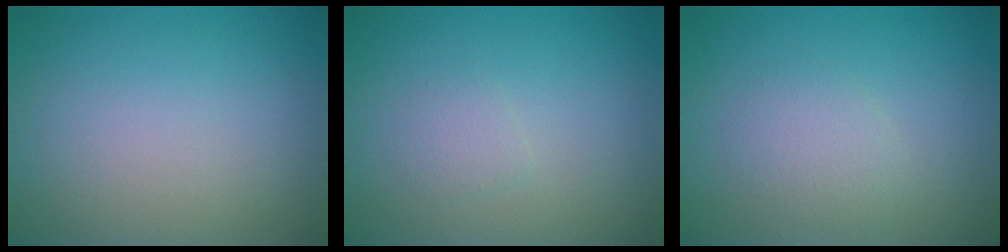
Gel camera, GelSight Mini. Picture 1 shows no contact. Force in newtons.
{"total": 1.0, "press": 1.0, "slide": 0.1}
{"total": 1.7, "press": 1.7, "slide": 0.0}